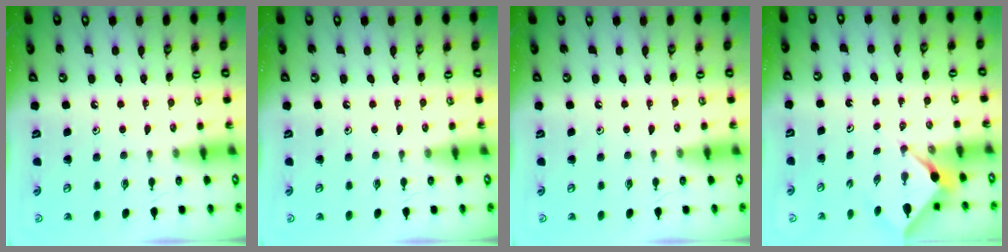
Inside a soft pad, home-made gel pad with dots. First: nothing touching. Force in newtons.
{"total": 0.0}
{"total": 0.0}
{"total": 2.3, "press": 2.3, "slide": 0.3}